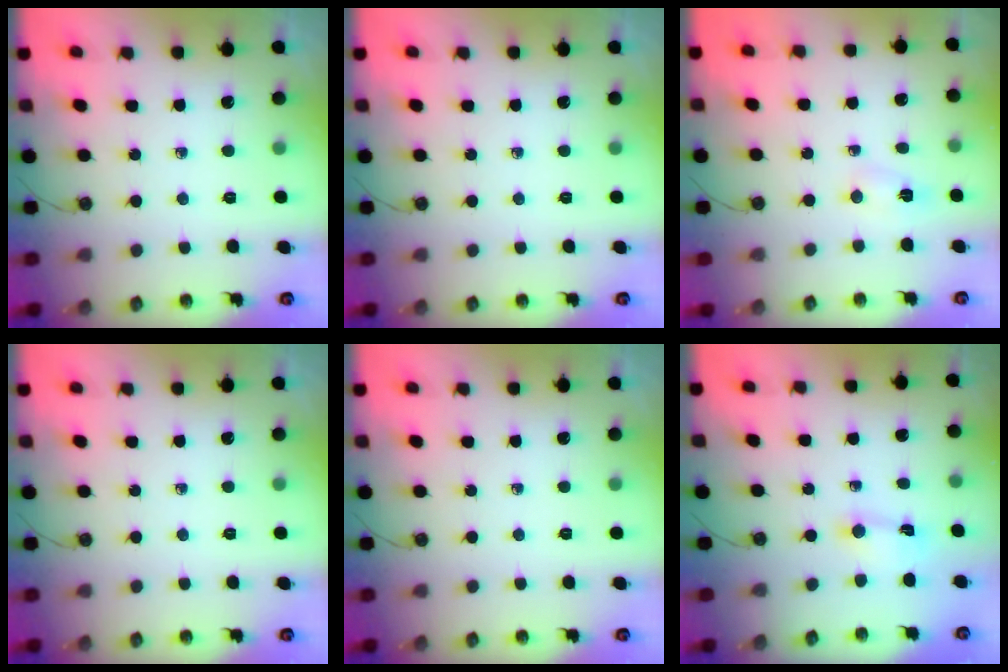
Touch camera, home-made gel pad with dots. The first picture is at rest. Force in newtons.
{"total": 0.0}
{"total": 3.0, "press": 1.8, "slide": 2.4}
{"total": 0.0}
{"total": 0.0}
{"total": 1.6, "press": 1.6, "slide": 0.2}